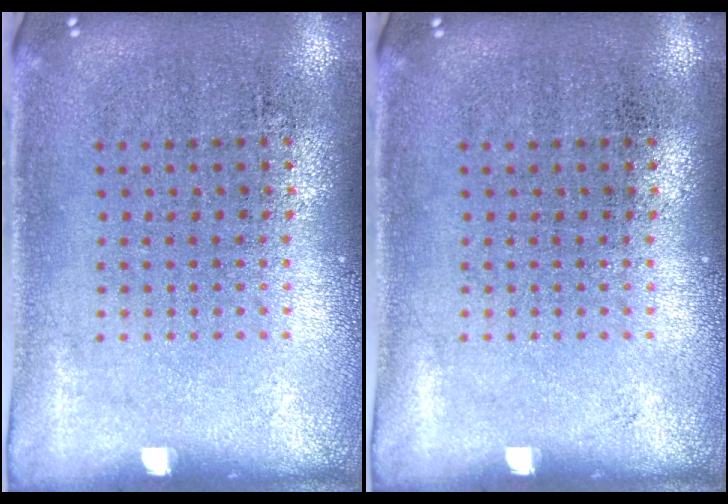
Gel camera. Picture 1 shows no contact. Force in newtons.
{"total": 0.0}